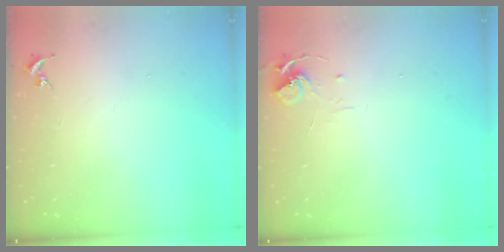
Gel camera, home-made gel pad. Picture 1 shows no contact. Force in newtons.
{"total": 7.6, "press": 7.5, "slide": 0.5}